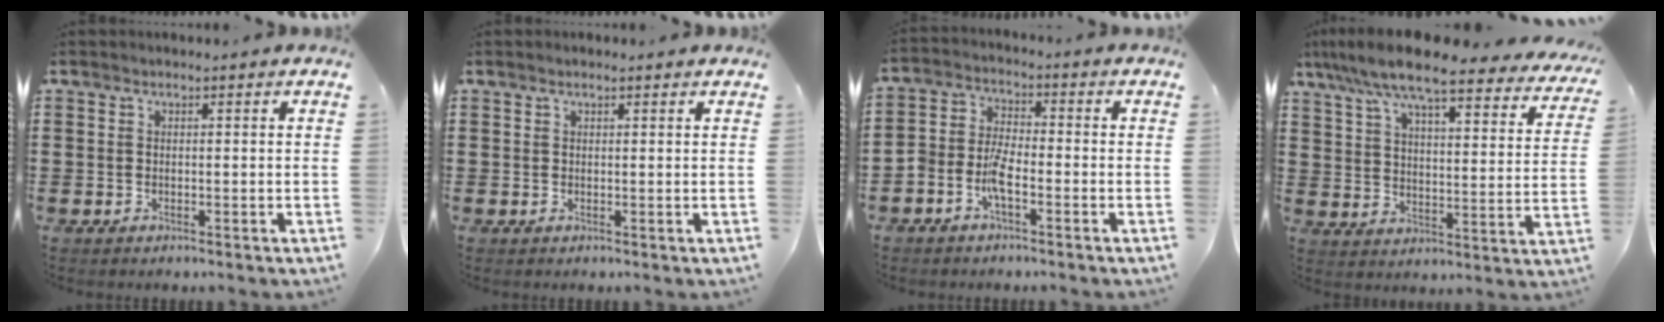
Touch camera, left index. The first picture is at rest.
{"total": 0.6, "force": [0.4, 0.1, 0.4], "torque": [-0.009, 0.002, 0.008]}
{"total": 4.6, "force": [-2.6, 1.7, 3.4], "torque": [-0.078, 0.004, -0.052]}
{"total": 9.1, "force": [7.8, 0.8, 4.8], "torque": [-0.123, -0.040, 0.130]}